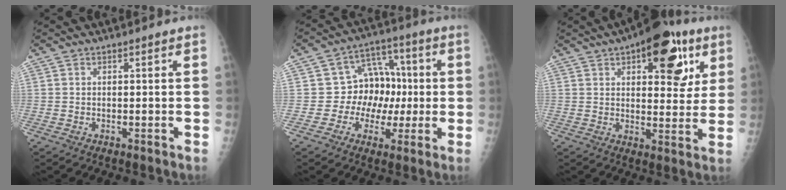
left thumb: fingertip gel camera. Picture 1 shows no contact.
{"total": 11.4, "force": [-0.4, 9.6, 6.0], "torque": [-0.040, 0.030, -0.009]}
{"total": 16.5, "force": [7.4, 7.7, 12.6], "torque": [-0.117, -0.013, 0.097]}